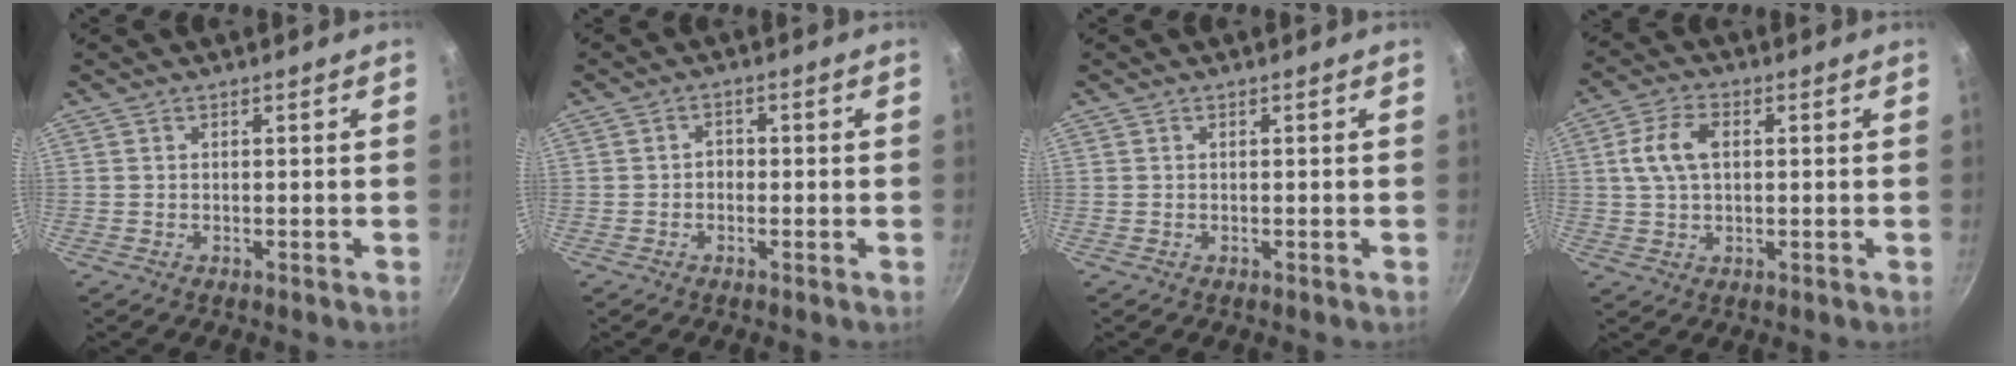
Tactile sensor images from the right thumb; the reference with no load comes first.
{"total": 1.6, "force": [-0.4, 1.3, 0.9], "torque": [0.000, 0.007, -0.012]}
{"total": 0.0}
{"total": 7.4, "force": [1.3, 4.4, 5.8], "torque": [-0.118, 0.014, 0.025]}